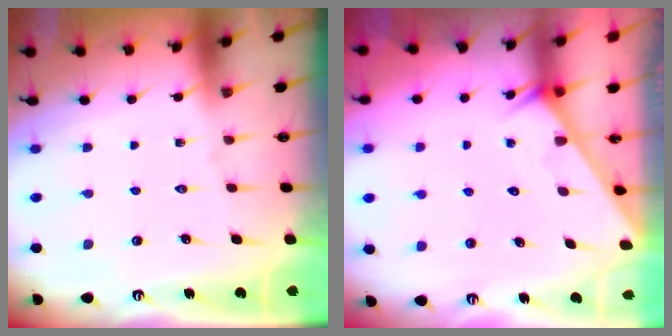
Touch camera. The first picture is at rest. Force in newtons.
{"total": 1.8, "press": 1.8, "slide": 0.1}